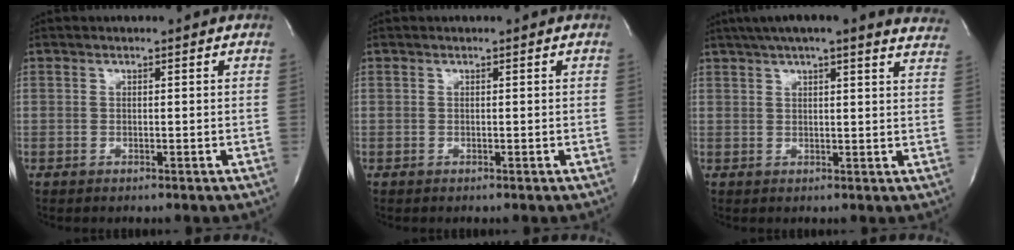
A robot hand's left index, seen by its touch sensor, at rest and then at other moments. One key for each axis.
{"total": 0.0}
{"total": 20.1, "fx": 17.3, "fy": 2.6, "fz": 9.9, "tx": -0.149, "ty": 0.018, "tz": 0.205}